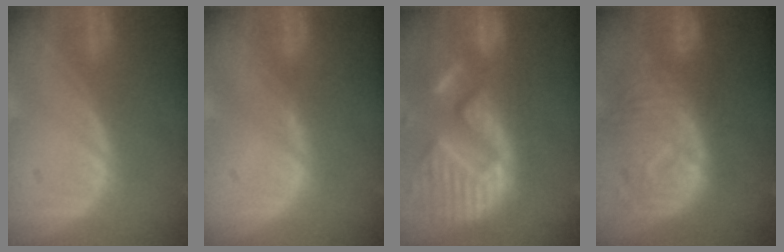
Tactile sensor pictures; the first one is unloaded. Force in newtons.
{"total": 0.7, "press": 0.7, "slide": 0.2}
{"total": 14.9, "press": 12.4, "slide": 8.2}
{"total": 11.5, "press": 9.9, "slide": 5.8}